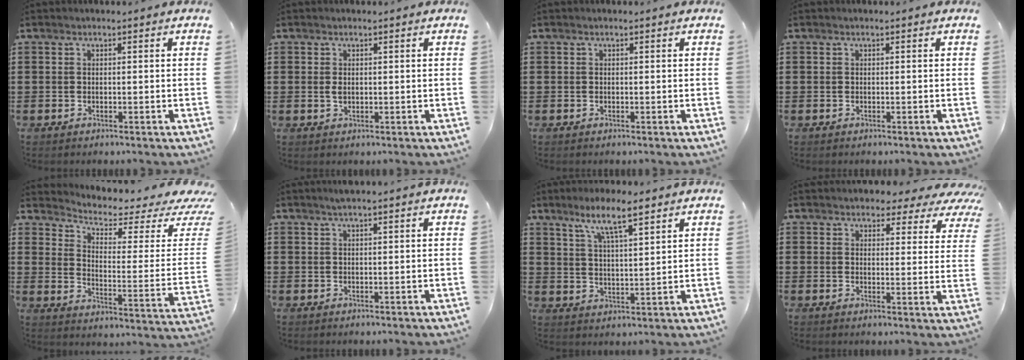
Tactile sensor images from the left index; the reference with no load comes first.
{"total": 1.2, "force": [0.2, 0.7, 1.0], "torque": [-0.021, 0.003, 0.002]}
{"total": 0.0}
{"total": 0.0}
{"total": 3.7, "force": [2.8, 1.1, 2.2], "torque": [-0.049, -0.038, 0.039]}
{"total": 1.3, "force": [1.0, 0.0, 0.9], "torque": [-0.018, 0.000, 0.019]}
{"total": 7.1, "force": [5.2, 0.9, 4.7], "torque": [-0.099, -0.010, 0.089]}
{"total": 4.0, "force": [3.7, 1.4, 0.9], "torque": [-0.020, -0.020, 0.061]}